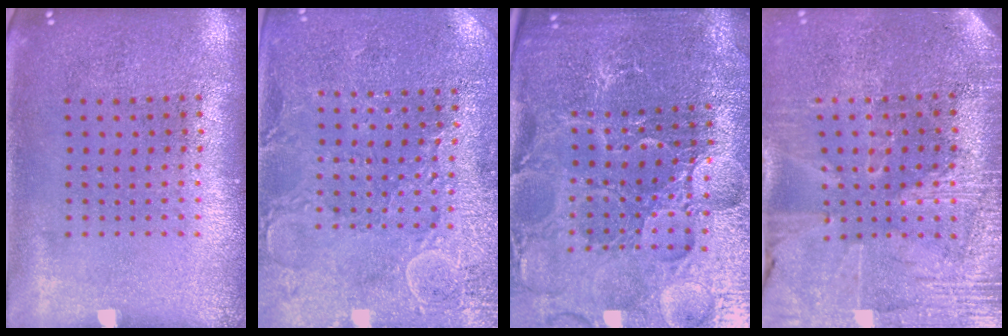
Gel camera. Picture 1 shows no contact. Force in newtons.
{"total": 2.8, "press": 2.8, "slide": 0.5}
{"total": 4.7, "press": 4.5, "slide": 1.2}
{"total": 3.5, "press": 3.3, "slide": 1.0}